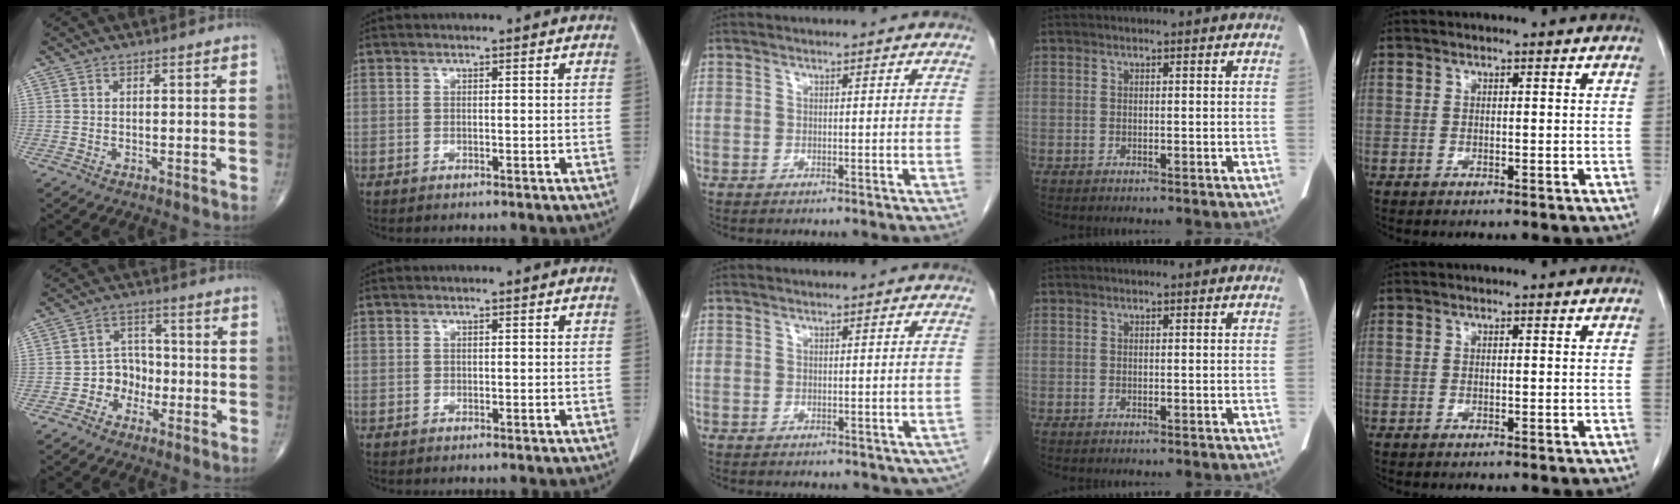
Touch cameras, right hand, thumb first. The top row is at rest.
{"thumb": {"total": 5.8, "force": [-2.2, 4.8, 2.4], "torque": [-0.006, 0.028, -0.049]}, "middle": {"total": 1.8, "force": [-0.6, 1.4, 0.9], "torque": [0.000, 0.002, -0.001]}}